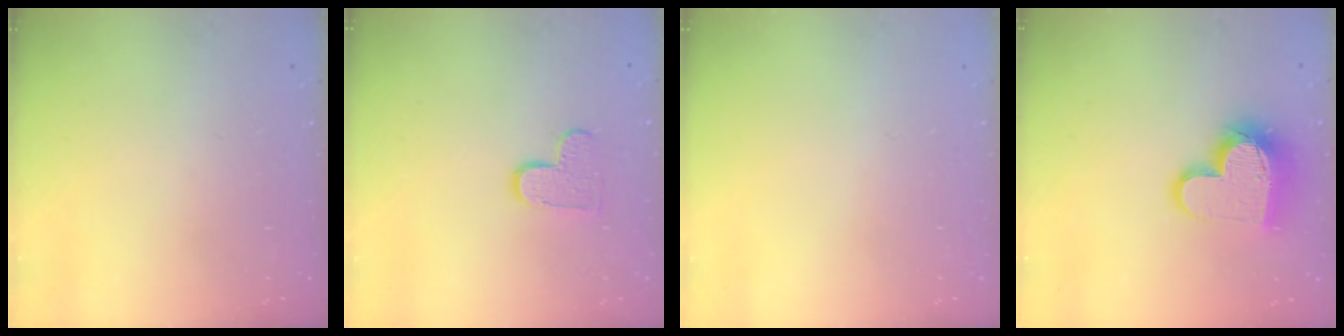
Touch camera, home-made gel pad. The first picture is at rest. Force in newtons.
{"total": 7.4, "press": 7.4, "slide": 0.4}
{"total": 0.0}
{"total": 15.8, "press": 15.8, "slide": 1.2}